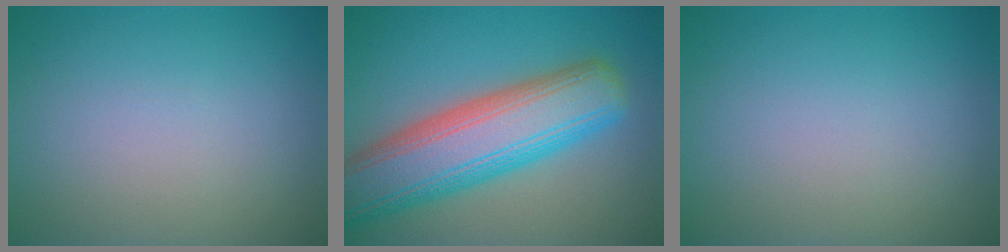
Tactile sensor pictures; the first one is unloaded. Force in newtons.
{"total": 10.8, "press": 10.8, "slide": 0.4}
{"total": 0.0}